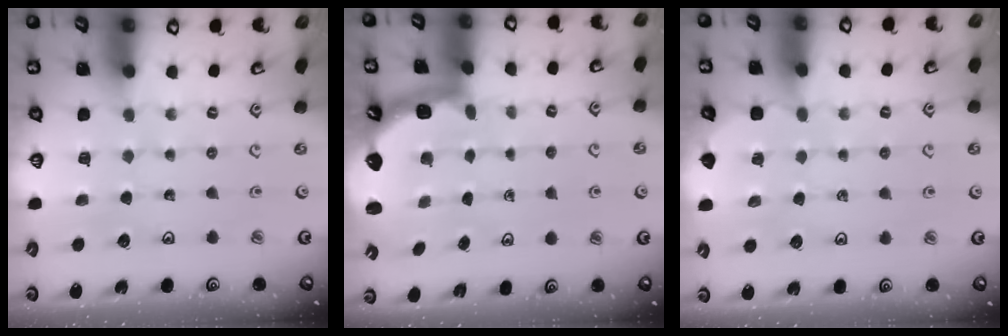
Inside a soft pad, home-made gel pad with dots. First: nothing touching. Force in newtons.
{"total": 2.6, "press": 2.4, "slide": 1.1}
{"total": 1.6, "press": 1.5, "slide": 0.2}